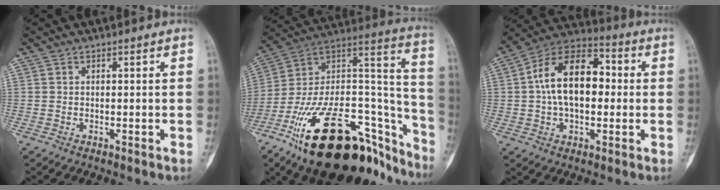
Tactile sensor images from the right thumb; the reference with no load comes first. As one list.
[{"total": 38.3, "force": [-23.5, 16.8, 25.1], "torque": [-0.348, 0.074, -0.375]}, {"total": 16.6, "force": [0.9, 10.1, 13.1], "torque": [-0.200, 0.038, 0.006]}]